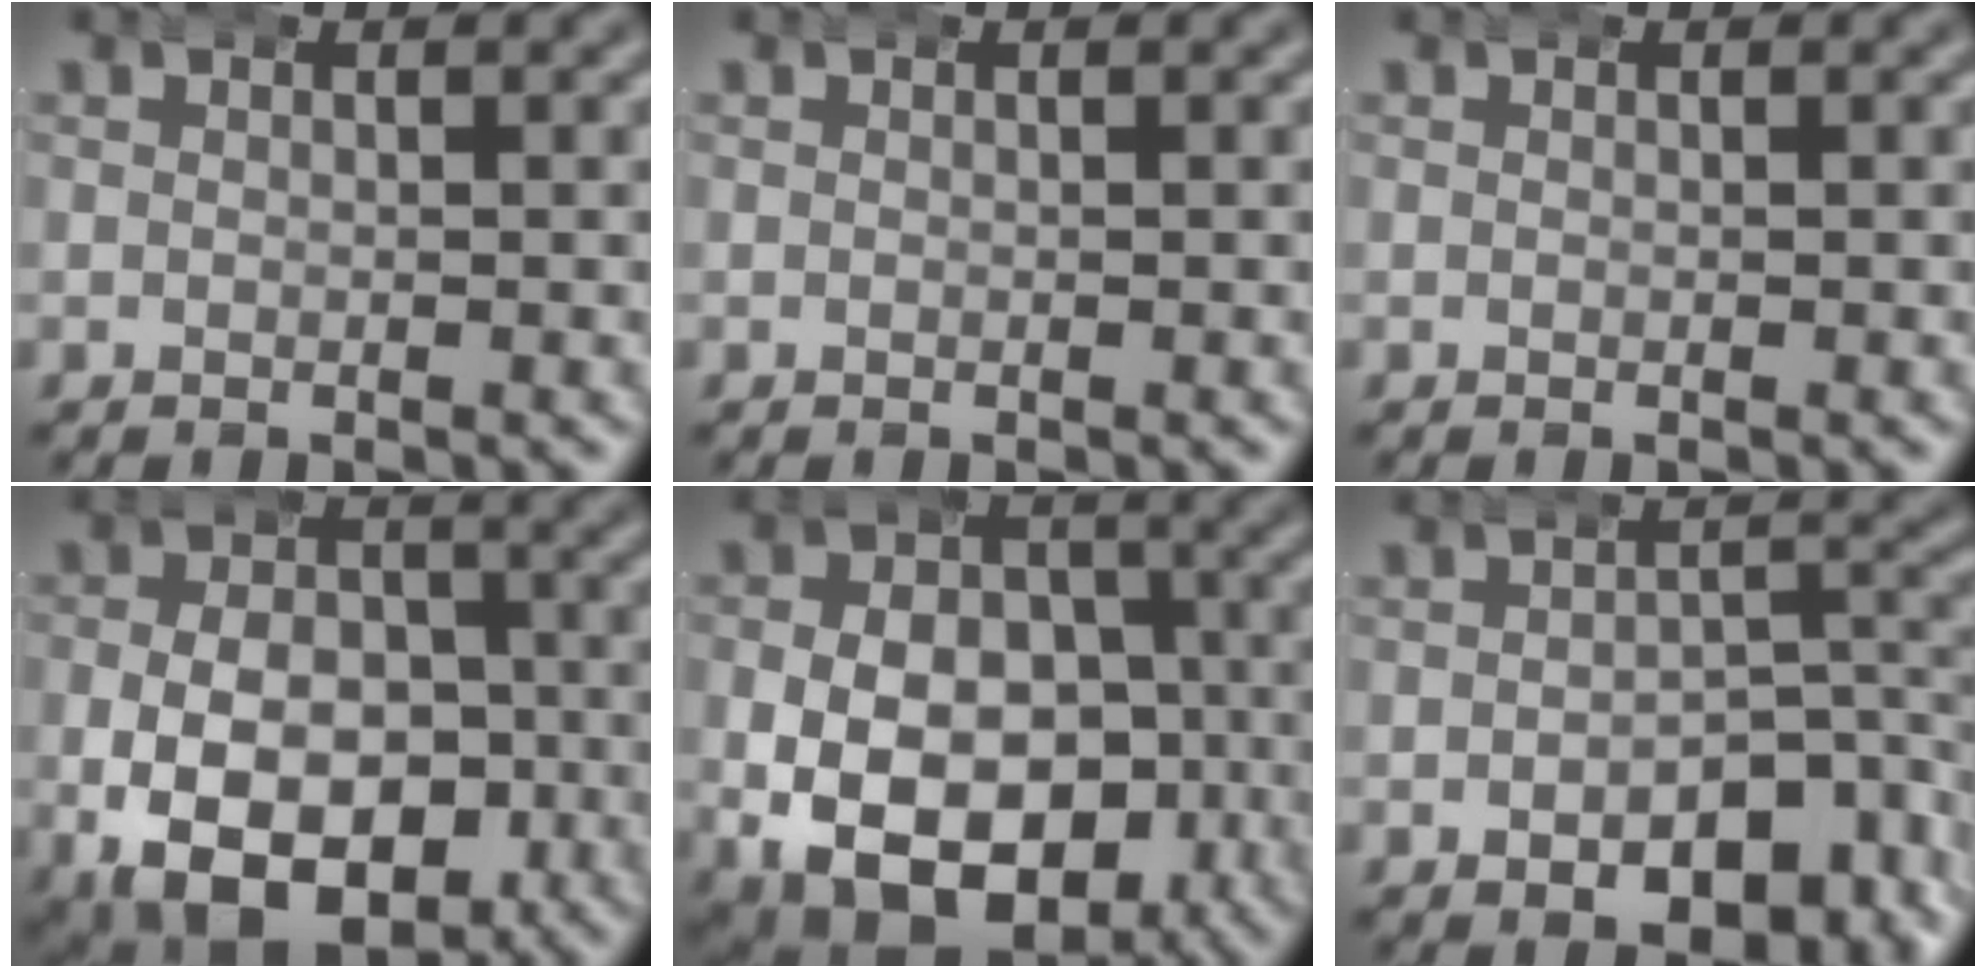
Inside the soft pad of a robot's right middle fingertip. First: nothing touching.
{"total": 0.0}
{"total": 0.0}
{"total": 14.0, "force": [-5.6, 9.8, 8.2], "torque": [-0.150, -0.058, -0.068]}
{"total": 16.0, "force": [-5.9, 12.0, 8.7], "torque": [-0.163, -0.068, -0.070]}
{"total": 8.2, "force": [-4.5, 4.7, 5.1], "torque": [-0.053, -0.012, -0.058]}